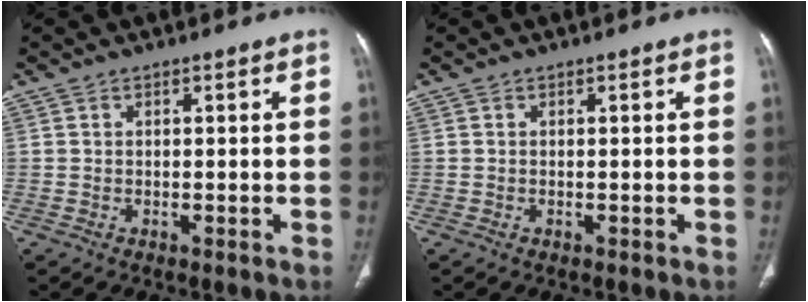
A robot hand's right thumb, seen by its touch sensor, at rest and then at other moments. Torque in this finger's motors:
{"motor_torque": [-0.07, -0.05, 0.01, -0.05, -0.01]}